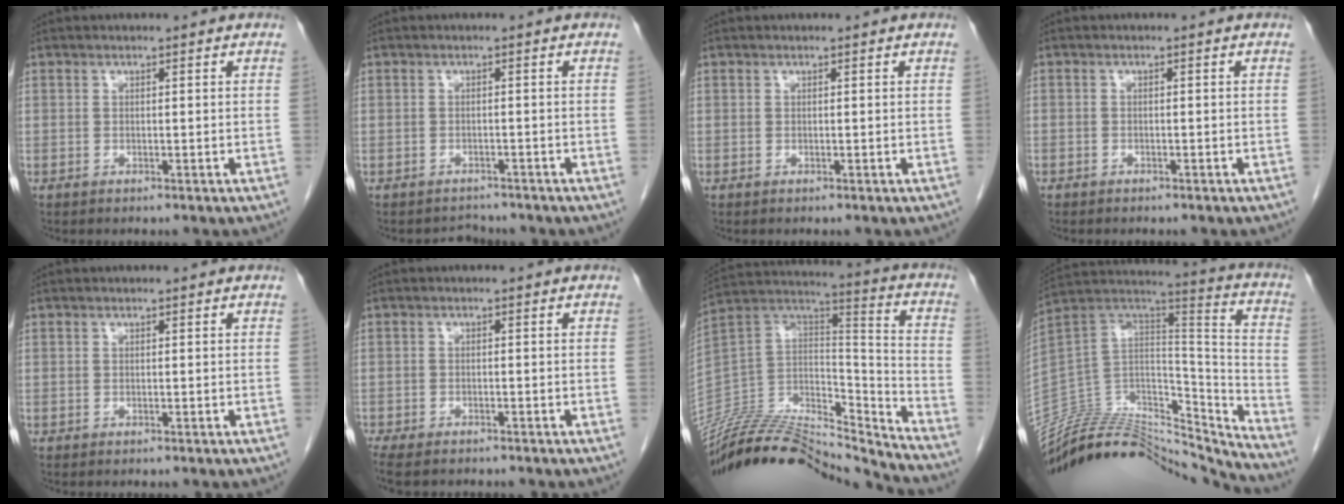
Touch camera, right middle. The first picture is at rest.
{"total": 2.1, "force": [-1.9, 0.8, -0.4], "torque": [0.001, -0.003, -0.029]}
{"total": 0.0}
{"total": 0.9, "force": [-0.7, 0.6, 0.1], "torque": [-0.006, 0.003, -0.012]}
{"total": 0.0}
{"total": 7.2, "force": [-6.0, 2.3, 3.4], "torque": [-0.059, -0.012, -0.091]}
{"total": 27.7, "force": [-25.7, 4.1, 9.5], "torque": [-0.191, -0.001, -0.427]}
{"total": 27.7, "force": [-26.5, 5.4, 6.1], "torque": [-0.106, 0.028, -0.417]}